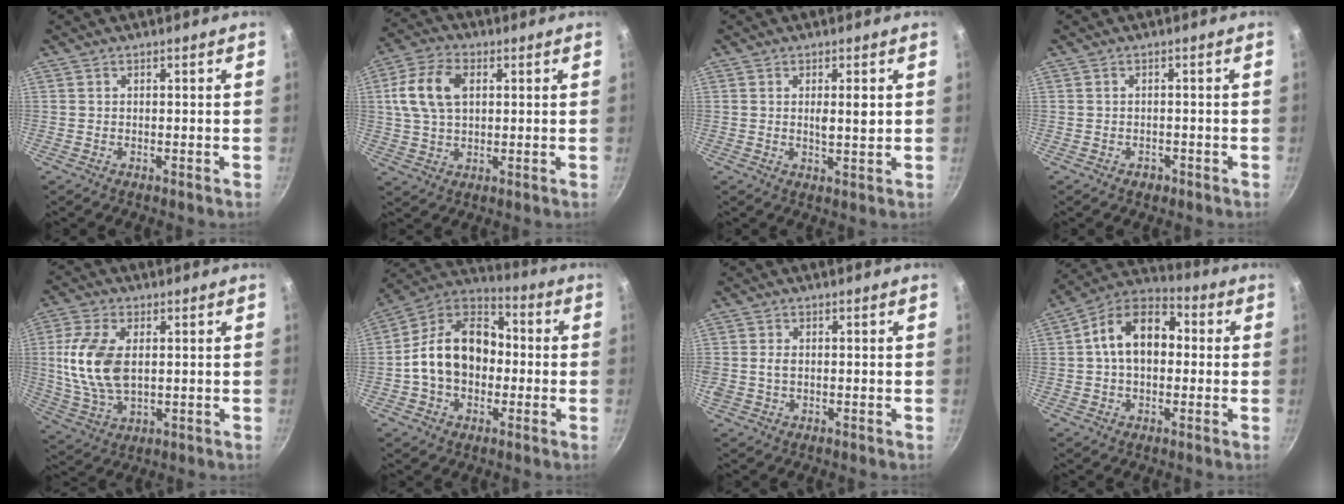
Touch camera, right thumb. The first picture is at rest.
{"total": 10.9, "force": [2.4, 7.0, 8.0], "torque": [-0.147, 0.013, 0.037]}
{"total": 3.6, "force": [0.7, 1.0, 3.4], "torque": [-0.053, -0.005, 0.013]}
{"total": 1.6, "force": [-1.0, 1.2, 0.6], "torque": [-0.007, 0.009, -0.007]}
{"total": 12.9, "force": [1.4, 7.4, 10.6], "torque": [-0.209, -0.006, 0.030]}
{"total": 17.1, "force": [-1.1, 12.5, 11.6], "torque": [-0.165, 0.045, -0.038]}
{"total": 2.8, "force": [-0.2, 2.0, 1.9], "torque": [-0.031, 0.006, -0.004]}
{"total": 13.7, "force": [1.2, 9.3, 10.1], "torque": [-0.127, 0.035, -0.002]}